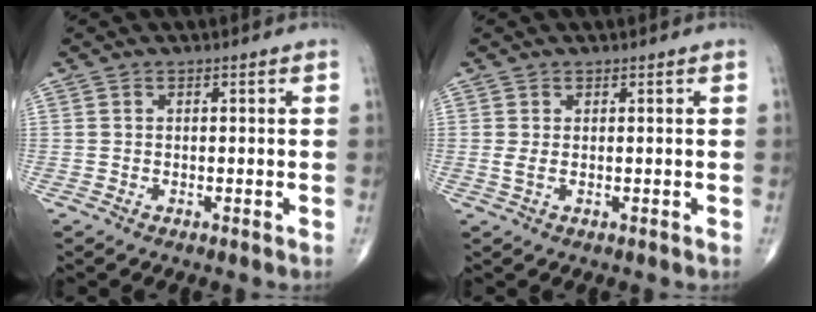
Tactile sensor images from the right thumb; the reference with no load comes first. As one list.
[{"total": 1.2, "force": [0.2, 0.4, 1.1], "torque": [-0.032, 0.002, 0.007]}]